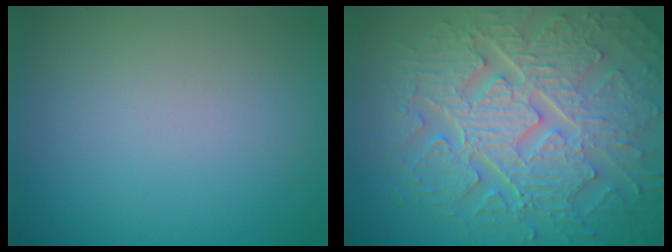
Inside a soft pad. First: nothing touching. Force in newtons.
{"total": 10.4, "press": 7.1, "slide": 7.5}